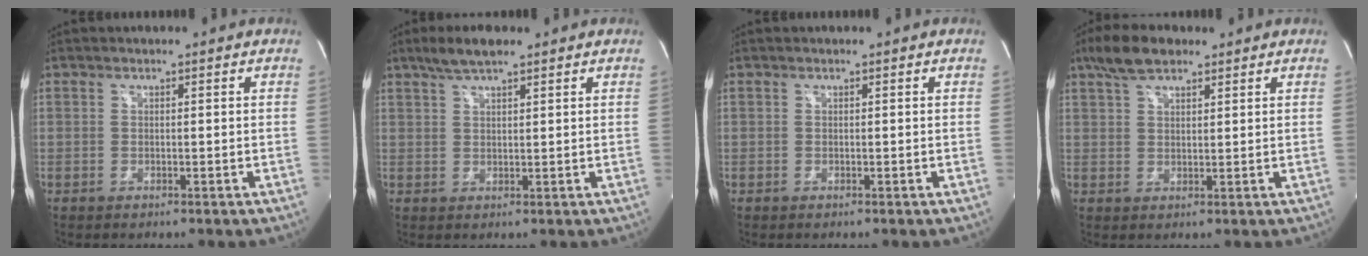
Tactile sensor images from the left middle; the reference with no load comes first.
{"total": 4.8, "force": [3.5, 0.9, 3.0], "torque": [-0.068, 0.013, 0.067]}
{"total": 0.0}
{"total": 6.1, "force": [4.4, 2.3, 3.6], "torque": [-0.076, 0.018, 0.083]}